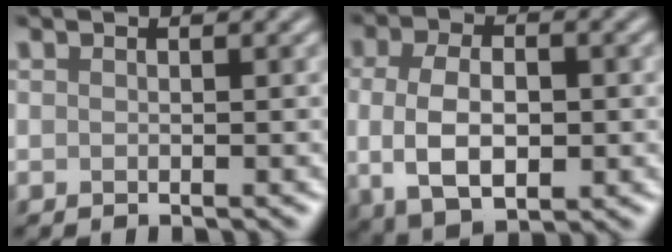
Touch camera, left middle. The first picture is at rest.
{"total": 6.8, "force": [-0.5, 3.9, 5.5], "torque": [-0.105, -0.004, -0.011]}